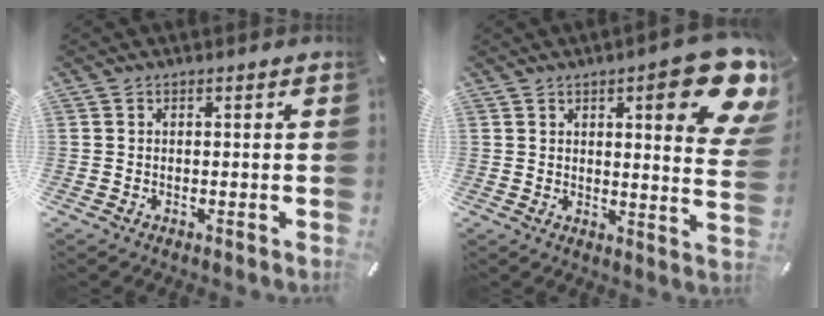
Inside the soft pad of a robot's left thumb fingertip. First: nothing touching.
{"total": 16.8, "force": [8.4, 4.5, 13.9], "torque": [-0.172, -0.056, 0.126]}